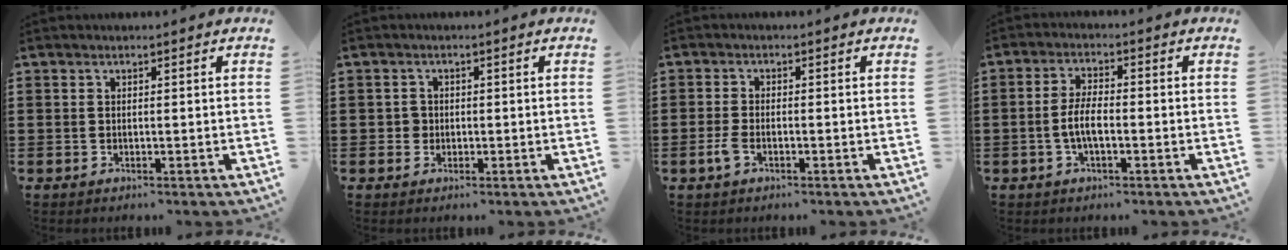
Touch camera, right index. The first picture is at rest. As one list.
[{"total": 1.5, "force": [-0.2, 1.5, 0.5], "torque": [-0.013, 0.006, -0.005]}, {"total": 2.1, "force": [-1.0, 0.9, 1.6], "torque": [-0.045, -0.005, -0.024]}, {"total": 4.4, "force": [-1.2, 1.5, 4.0], "torque": [-0.097, -0.004, -0.029]}]